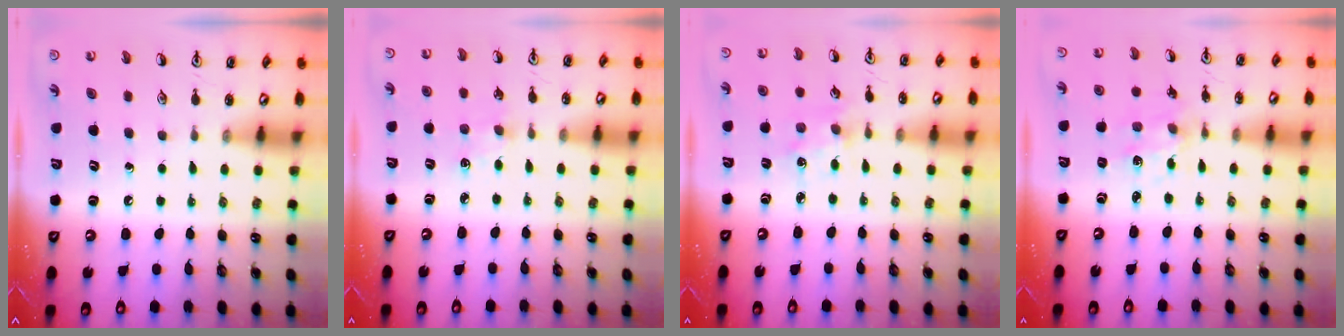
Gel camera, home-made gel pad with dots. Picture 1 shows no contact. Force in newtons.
{"total": 3.6, "press": 3.6, "slide": 0.5}
{"total": 1.1, "press": 1.1, "slide": 0.1}
{"total": 1.8, "press": 1.8, "slide": 0.3}